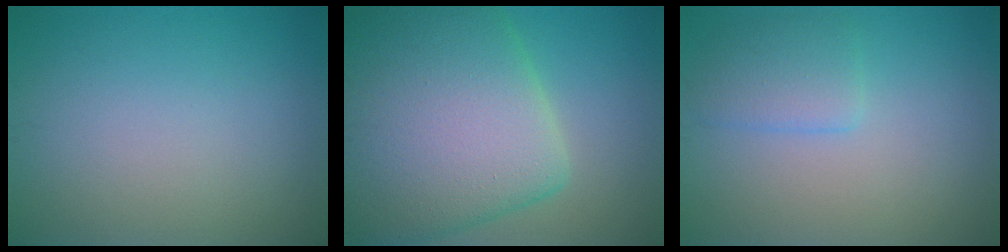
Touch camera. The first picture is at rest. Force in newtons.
{"total": 13.0, "press": 13.0, "slide": 0.5}
{"total": 2.6, "press": 2.6, "slide": 0.1}